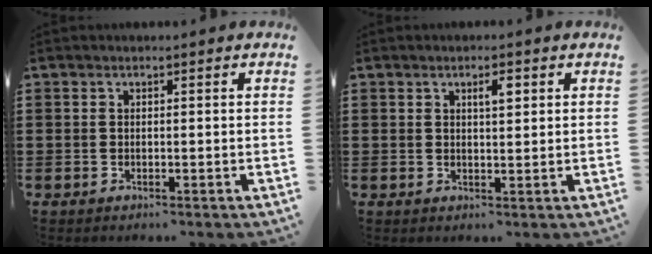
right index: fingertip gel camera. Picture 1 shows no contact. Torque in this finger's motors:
{"motor_torque": [0.05, -0.04, 0.06, 0.05]}